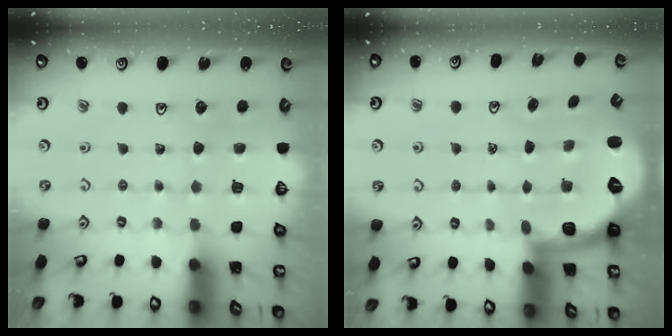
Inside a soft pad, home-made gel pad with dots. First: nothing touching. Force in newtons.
{"total": 2.0, "press": 1.5, "slide": 1.3}